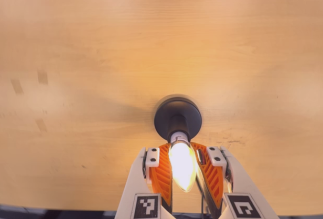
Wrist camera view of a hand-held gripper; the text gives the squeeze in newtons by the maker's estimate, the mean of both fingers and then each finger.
{"total": 22.4, "left": 23.3, "right": 21.5}